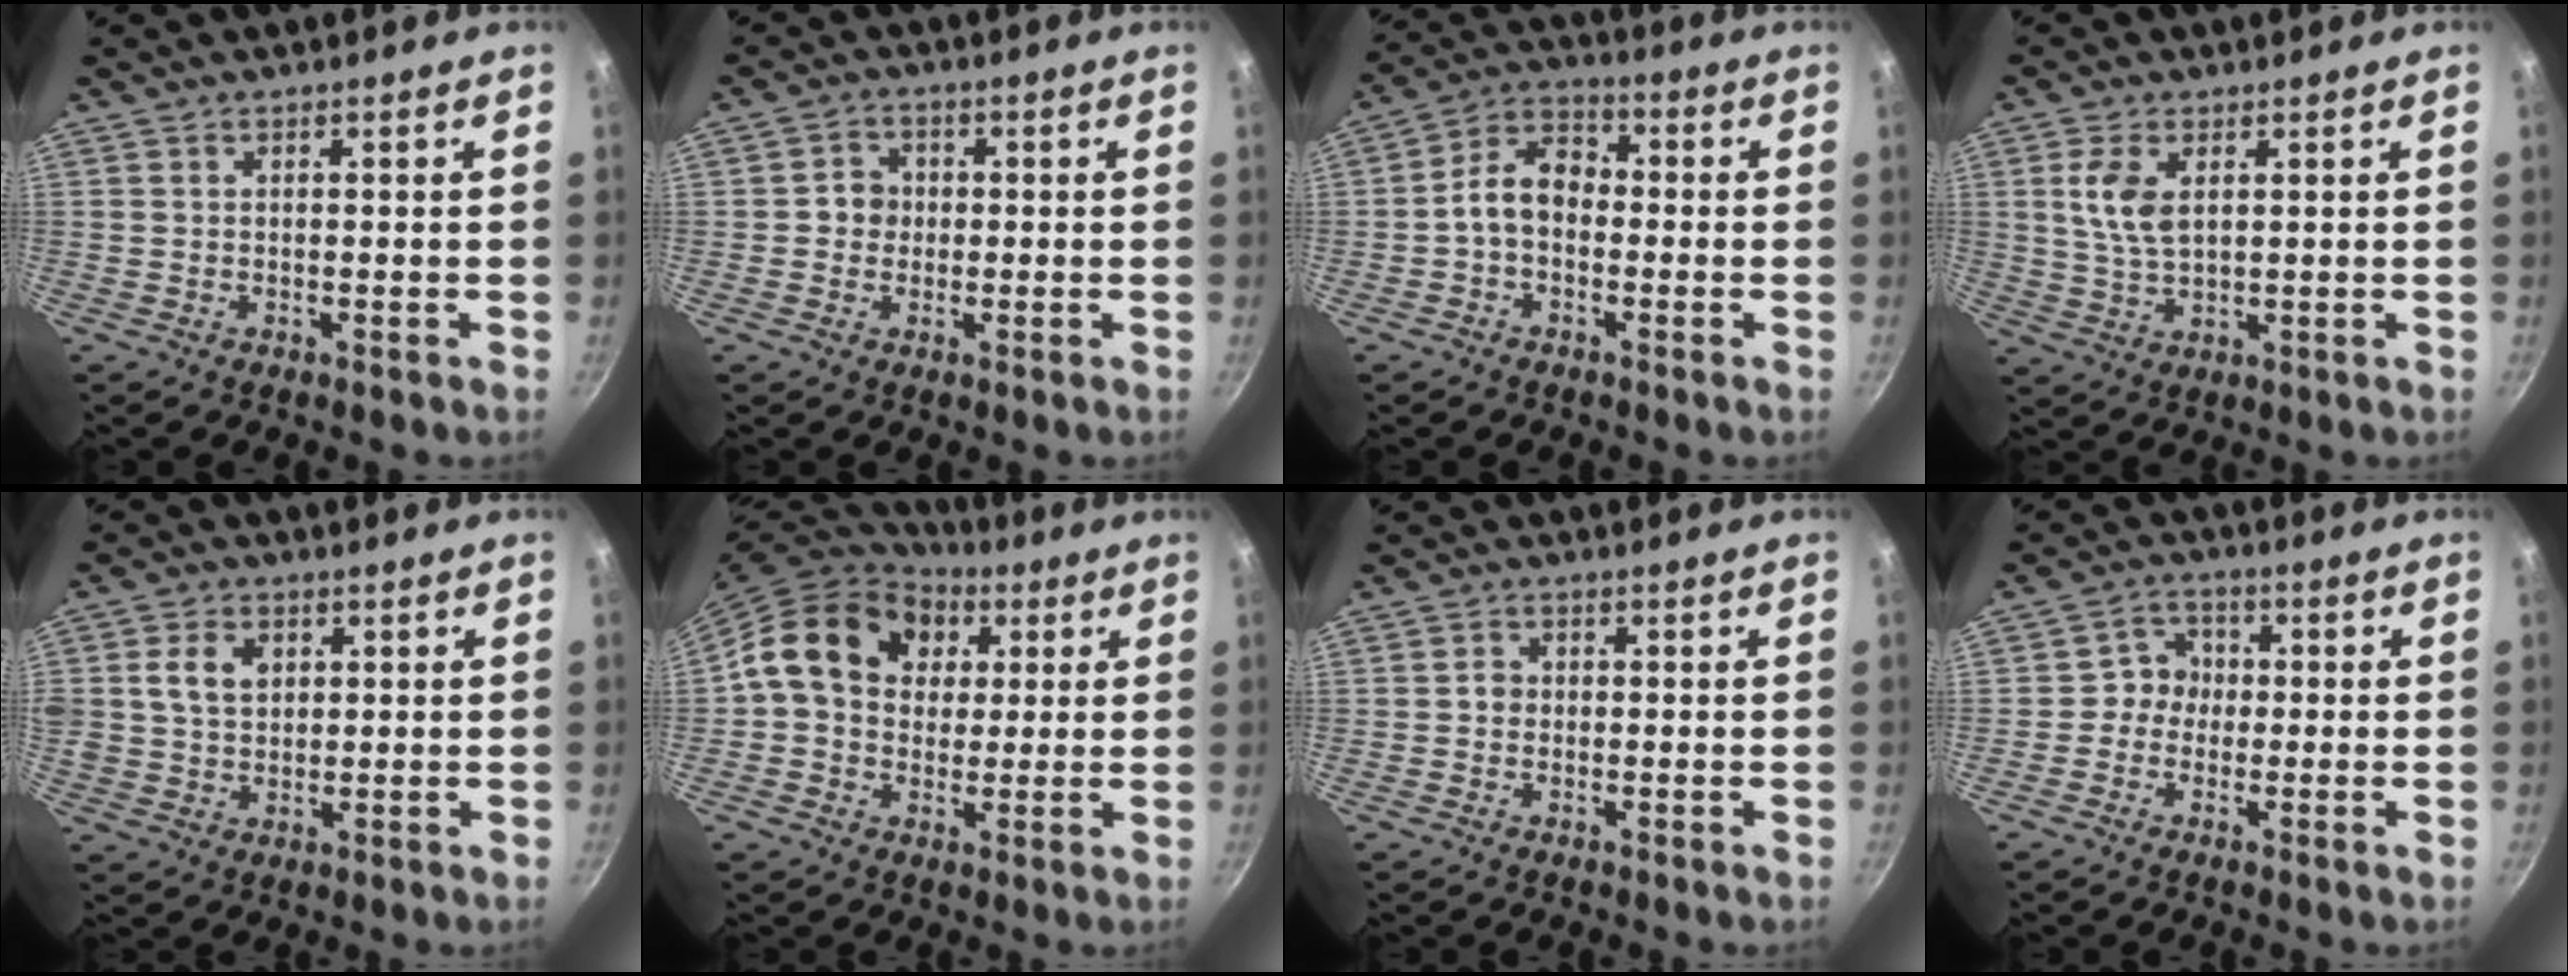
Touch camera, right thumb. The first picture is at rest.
{"total": 3.8, "force": [-0.2, 3.5, 1.3], "torque": [0.005, 0.008, -0.009]}
{"total": 7.6, "force": [-1.3, 5.4, 5.2], "torque": [-0.069, 0.034, -0.039]}
{"total": 6.6, "force": [1.9, 3.5, 5.2], "torque": [-0.102, -0.009, 0.040]}
{"total": 6.7, "force": [1.8, 5.0, 4.0], "torque": [-0.061, -0.001, 0.030]}
{"total": 16.6, "force": [4.1, 13.3, 9.1], "torque": [-0.138, 0.020, 0.055]}
{"total": 1.9, "force": [-0.2, 1.7, 0.8], "torque": [-0.007, 0.008, -0.006]}
{"total": 4.5, "force": [-0.5, 4.2, 1.5], "torque": [0.011, 0.013, -0.020]}